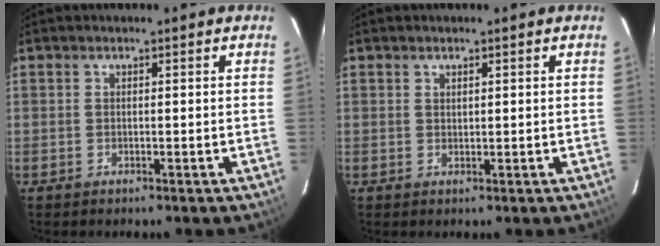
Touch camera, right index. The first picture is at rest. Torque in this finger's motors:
{"motor_torque": [-0.08, 0.03, -0.03, -0.01]}